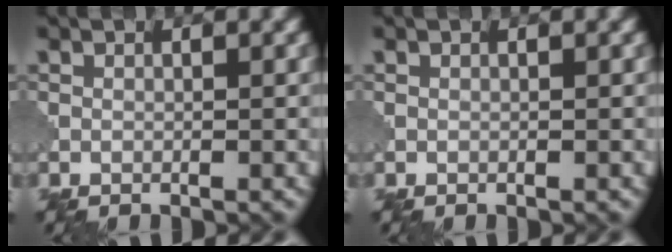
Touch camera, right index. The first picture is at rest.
{"total": 0.0}